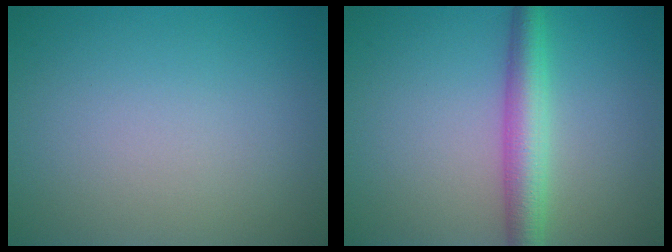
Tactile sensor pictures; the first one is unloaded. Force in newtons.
{"total": 4.2, "press": 4.2, "slide": 0.0}